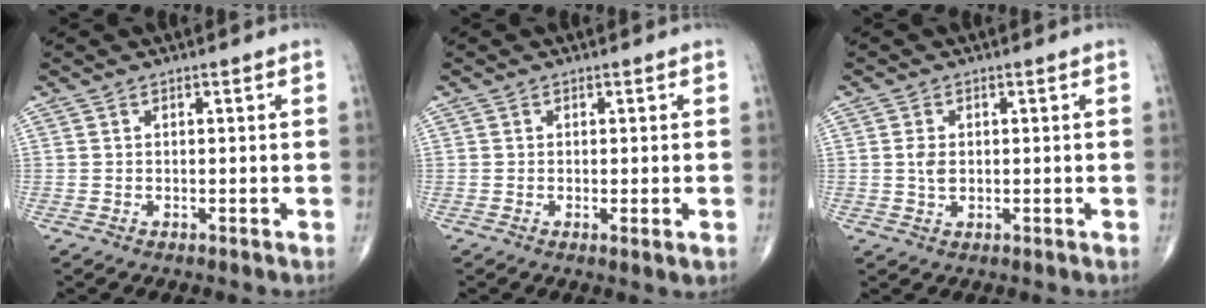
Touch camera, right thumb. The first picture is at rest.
{"total": 1.4, "force": [-0.3, 0.2, 1.4], "torque": [-0.028, -0.007, -0.006]}
{"total": 2.5, "force": [0.2, 1.7, 1.8], "torque": [-0.032, -0.002, 0.005]}